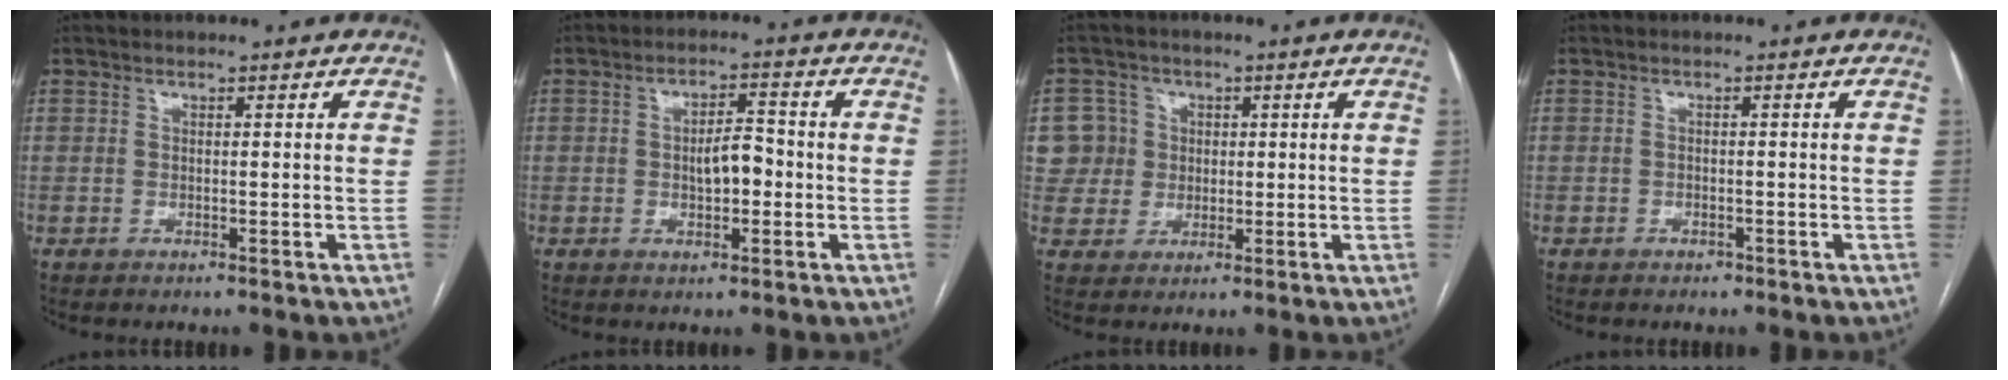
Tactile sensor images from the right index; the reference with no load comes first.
{"total": 4.8, "force": [-0.6, 2.0, 4.3], "torque": [-0.072, 0.009, -0.008]}
{"total": 6.8, "force": [1.2, 6.7, 0.2], "torque": [-0.001, 0.023, 0.027]}
{"total": 0.9, "force": [-0.6, 0.5, 0.3], "torque": [-0.008, 0.001, -0.009]}